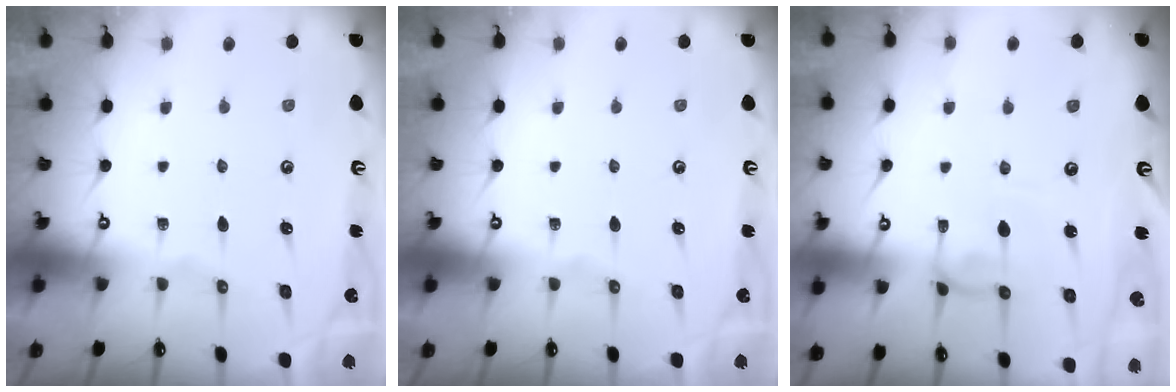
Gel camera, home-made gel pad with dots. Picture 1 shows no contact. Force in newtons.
{"total": 0.0}
{"total": 1.1, "press": 1.0, "slide": 0.3}